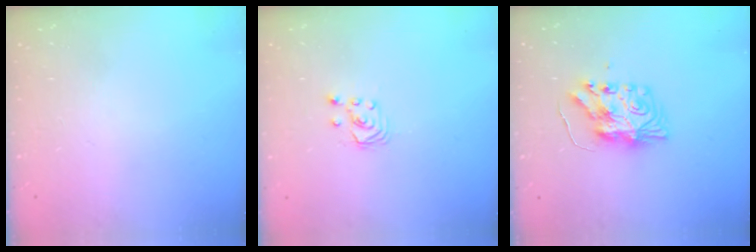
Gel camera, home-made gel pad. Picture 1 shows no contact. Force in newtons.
{"total": 2.6, "press": 2.6, "slide": 0.3}
{"total": 9.3, "press": 9.3, "slide": 0.7}